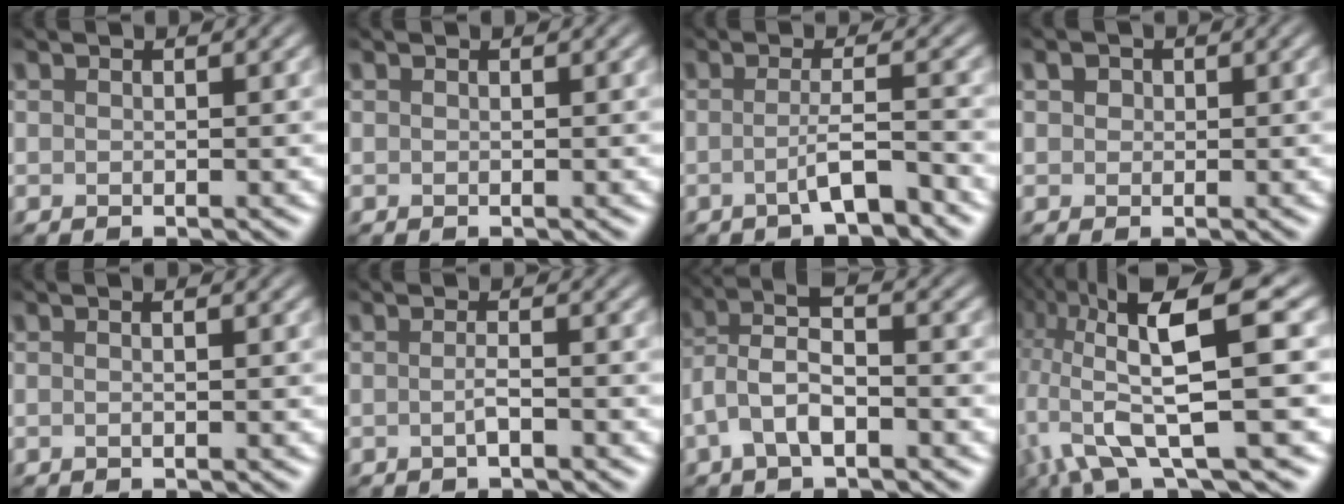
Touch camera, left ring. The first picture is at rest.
{"total": 0.0}
{"total": 3.0, "force": [-1.2, 0.5, 2.7], "torque": [-0.042, 0.007, -0.029]}
{"total": 1.0, "force": [0.3, 0.9, 0.3], "torque": [-0.003, 0.001, 0.004]}
{"total": 1.6, "force": [0.4, 0.7, 1.4], "torque": [-0.006, -0.010, -0.017]}
{"total": 1.3, "force": [-0.4, 0.3, 1.2], "torque": [-0.020, 0.001, -0.011]}
{"total": 4.4, "force": [-1.2, 1.9, 3.8], "torque": [-0.086, 0.012, -0.028]}
{"total": 11.6, "force": [0.6, 3.2, 11.1], "torque": [-0.227, -0.004, 0.019]}